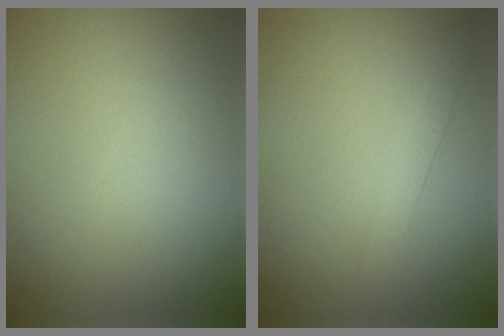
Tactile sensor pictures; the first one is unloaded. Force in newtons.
{"total": 1.8, "press": 1.8, "slide": 0.1}